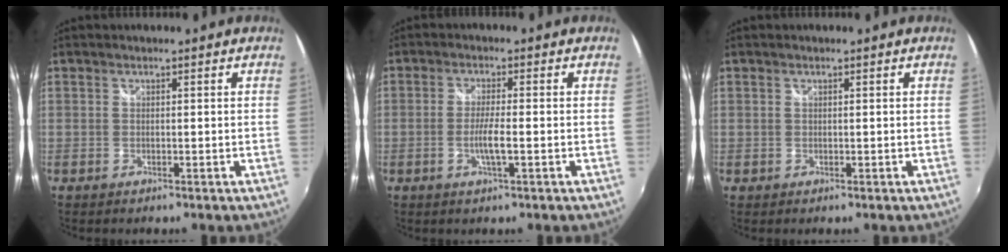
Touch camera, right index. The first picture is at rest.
{"total": 3.8, "force": [-1.2, 0.2, 3.6], "torque": [-0.068, -0.007, -0.021]}
{"total": 0.6, "force": [0.0, 0.6, -0.1], "torque": [0.003, 0.000, -0.001]}